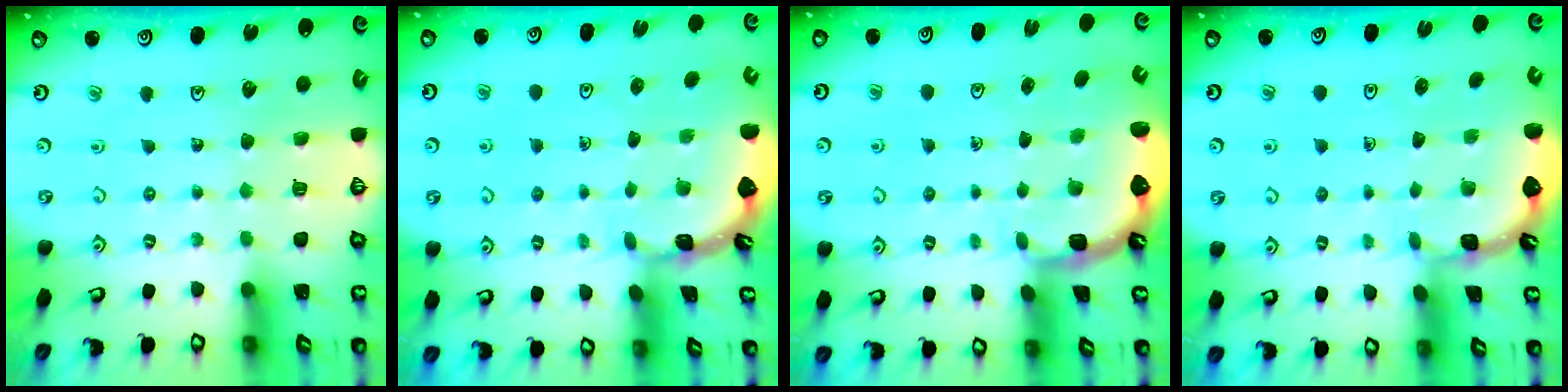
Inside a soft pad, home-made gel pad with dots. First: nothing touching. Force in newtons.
{"total": 1.7, "press": 1.7, "slide": 0.1}
{"total": 2.5, "press": 1.6, "slide": 1.9}
{"total": 1.1, "press": 1.1, "slide": 0.1}